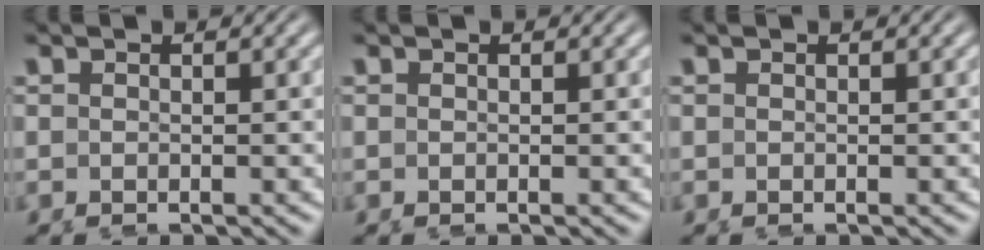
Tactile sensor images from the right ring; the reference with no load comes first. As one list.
[{"total": 0.0}, {"total": 0.0}]